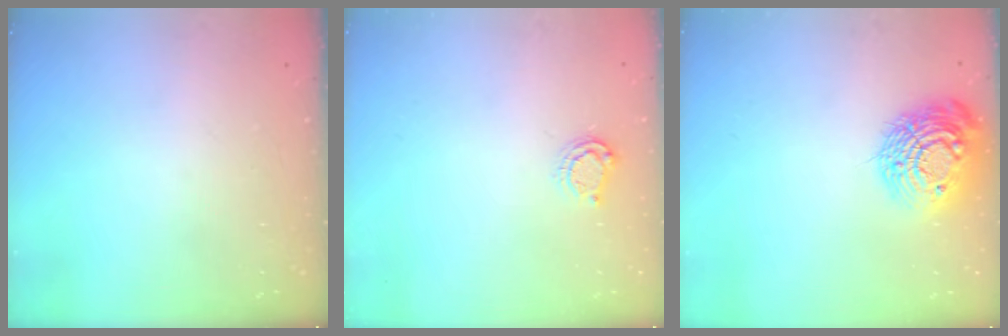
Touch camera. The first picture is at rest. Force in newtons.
{"total": 5.8, "press": 5.8, "slide": 0.6}
{"total": 15.8, "press": 15.7, "slide": 1.5}